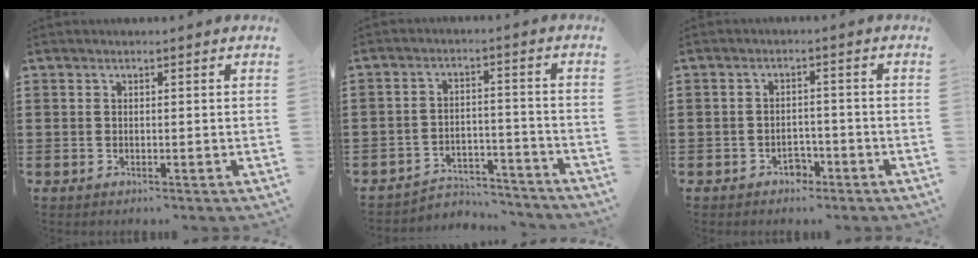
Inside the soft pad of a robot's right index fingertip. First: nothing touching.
{"total": 4.7, "force": [-4.5, 1.0, 0.7], "torque": [-0.015, 0.010, -0.091]}
{"total": 2.4, "force": [-1.9, 1.3, 0.8], "torque": [-0.019, -0.001, -0.039]}